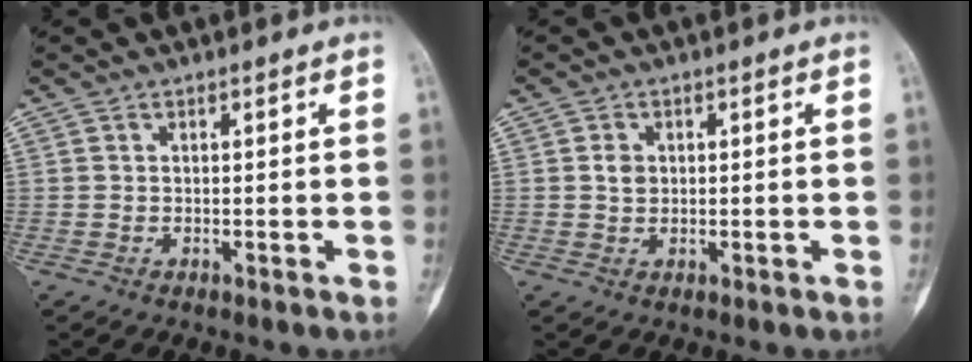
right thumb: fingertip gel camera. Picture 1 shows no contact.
{"total": 2.2, "force": [0.4, 1.8, 1.2], "torque": [-0.014, 0.001, 0.008]}